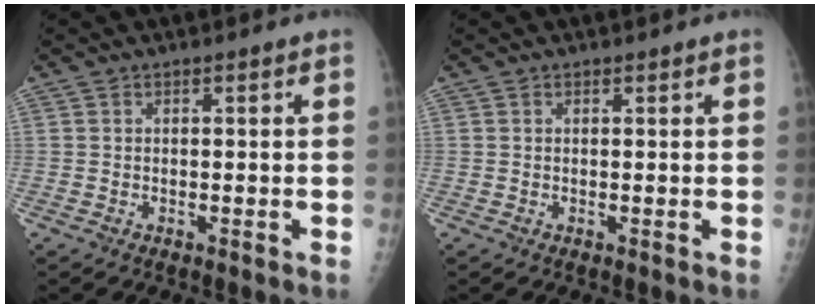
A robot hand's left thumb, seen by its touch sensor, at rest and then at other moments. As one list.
[{"total": 0.0}]